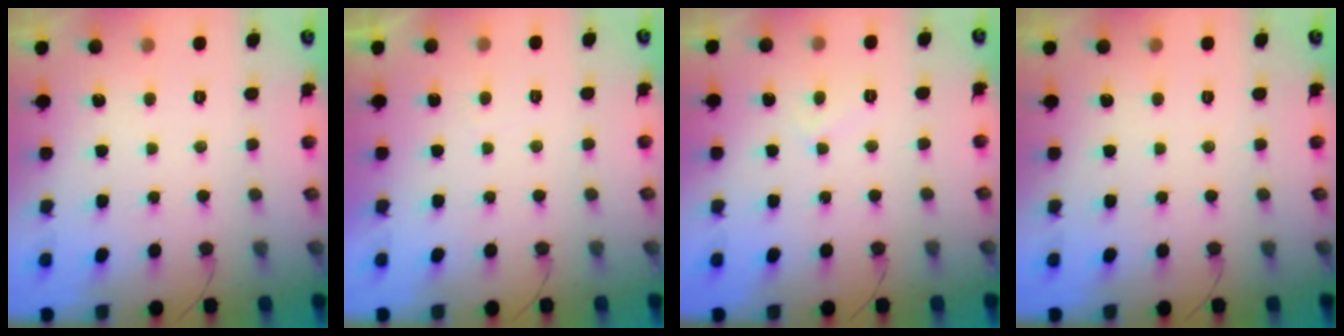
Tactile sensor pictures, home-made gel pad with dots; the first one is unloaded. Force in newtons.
{"total": 0.9, "press": 0.7, "slide": 0.6}
{"total": 2.8, "press": 2.8, "slide": 0.3}
{"total": 0.0}